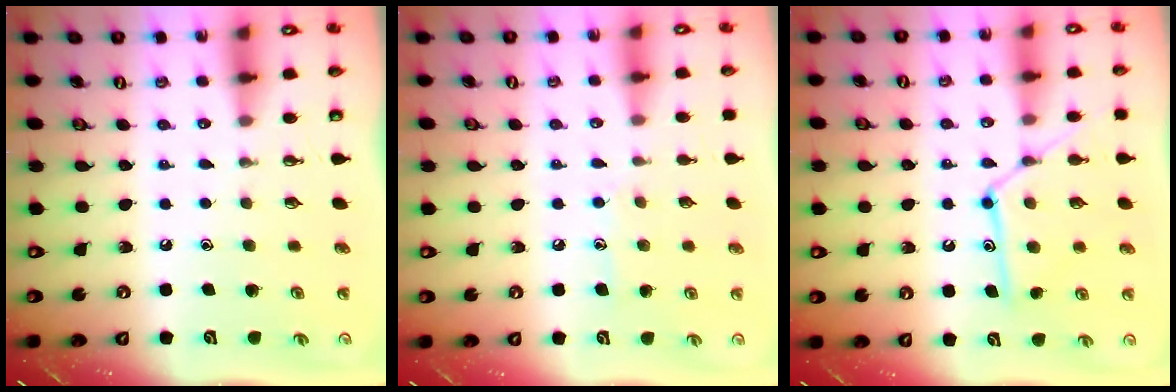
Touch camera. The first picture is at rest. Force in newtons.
{"total": 6.8, "press": 6.7, "slide": 0.7}
{"total": 13.0, "press": 13.0, "slide": 1.0}